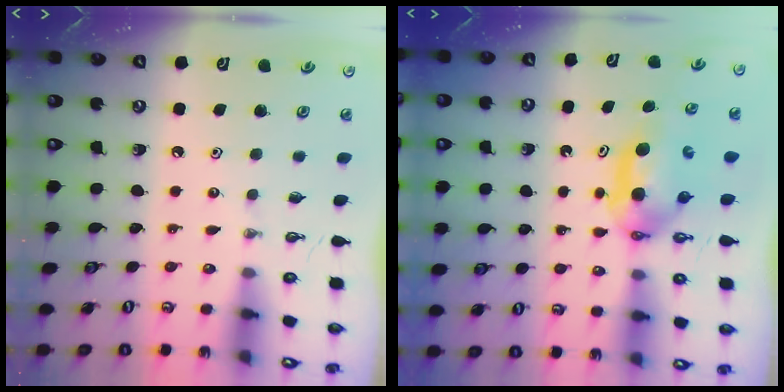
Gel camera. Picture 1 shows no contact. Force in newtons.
{"total": 8.7, "press": 5.2, "slide": 6.9}